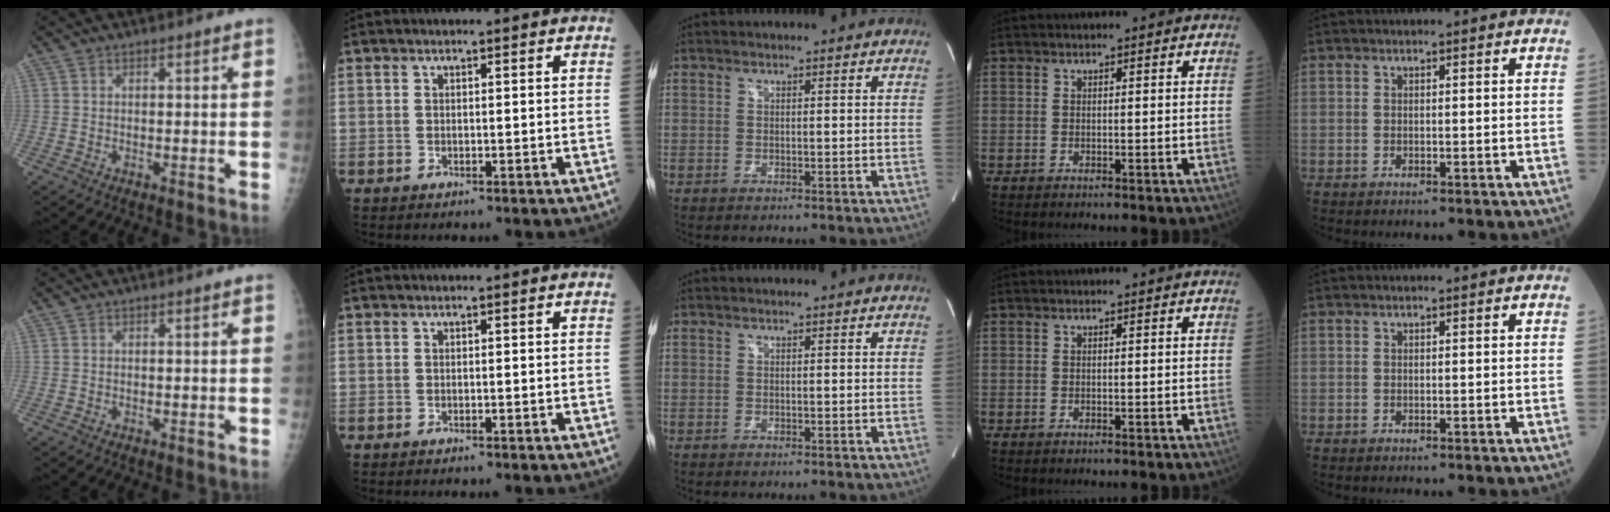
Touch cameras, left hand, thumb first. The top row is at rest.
{}